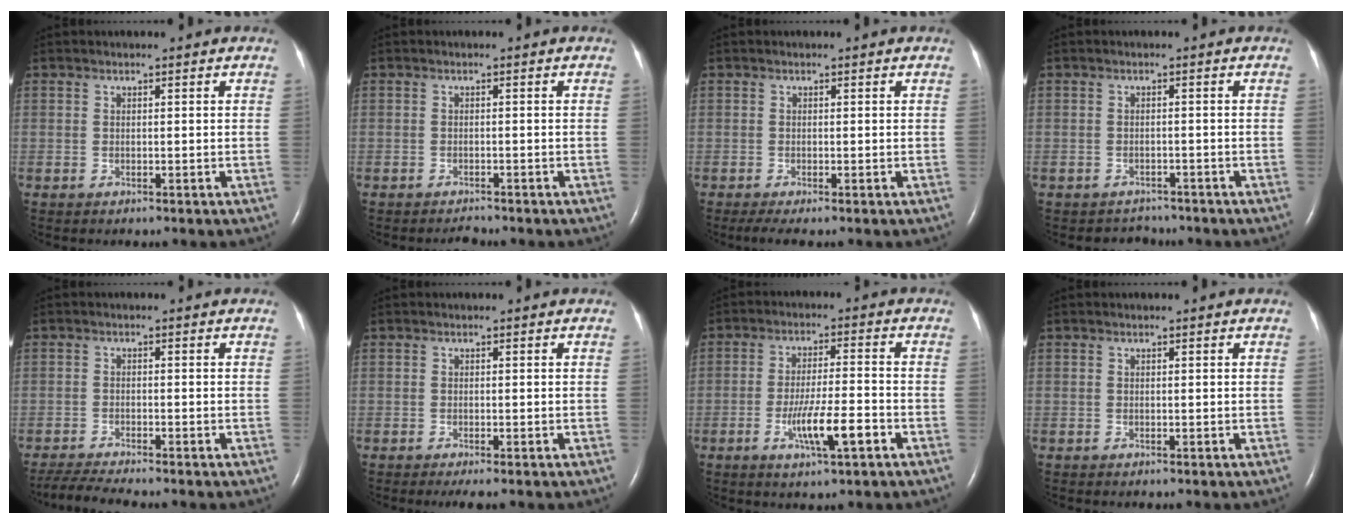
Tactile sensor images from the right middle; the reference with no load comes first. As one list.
[{"total": 1.0, "force": [-1.0, 0.1, 0.1], "torque": [-0.007, -0.006, -0.013]}, {"total": 1.7, "force": [-1.1, 0.2, 1.3], "torque": [-0.032, -0.009, -0.025]}, {"total": 2.4, "force": [-2.1, 1.0, -0.7], "torque": [0.001, 0.003, -0.030]}, {"total": 4.6, "force": [-4.2, -0.8, 1.6], "torque": [-0.034, -0.022, -0.075]}, {"total": 1.7, "force": [-1.2, 0.1, 1.2], "torque": [-0.024, -0.008, -0.020]}, {"total": 7.6, "force": [-3.2, 0.6, 6.9], "torque": [-0.127, -0.008, -0.054]}, {"total": 0.0}]